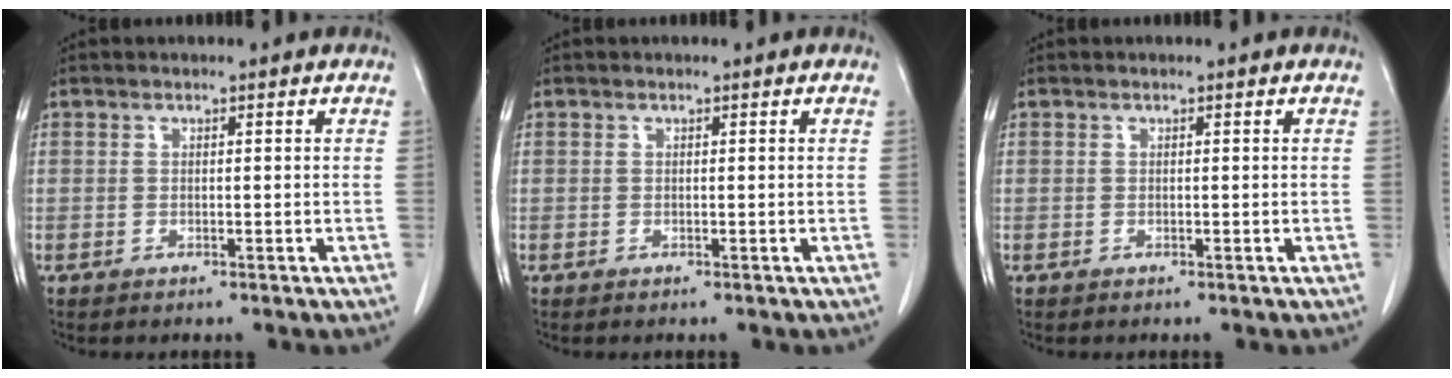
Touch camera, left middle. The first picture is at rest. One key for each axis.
{"total": 0.0}
{"total": 0.0}